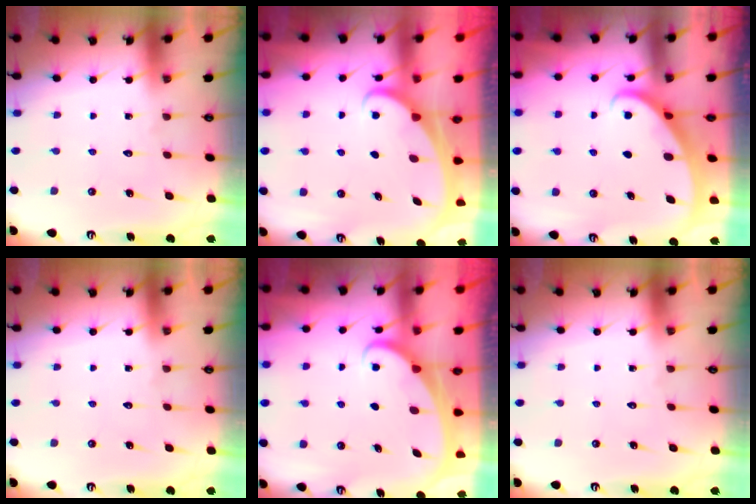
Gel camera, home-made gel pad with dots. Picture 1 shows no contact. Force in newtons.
{"total": 1.9, "press": 1.9, "slide": 0.3}
{"total": 2.2, "press": 2.2, "slide": 0.2}
{"total": 0.0}
{"total": 2.4, "press": 2.3, "slide": 0.3}
{"total": 0.0}